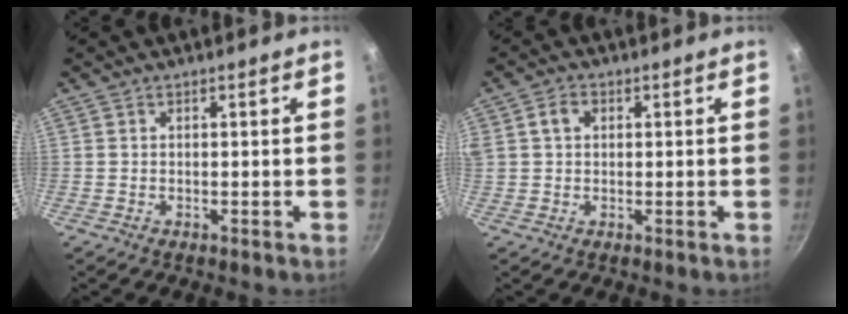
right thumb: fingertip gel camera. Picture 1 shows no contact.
{"total": 5.2, "force": [1.5, 3.8, 3.2], "torque": [-0.055, 0.013, 0.023]}